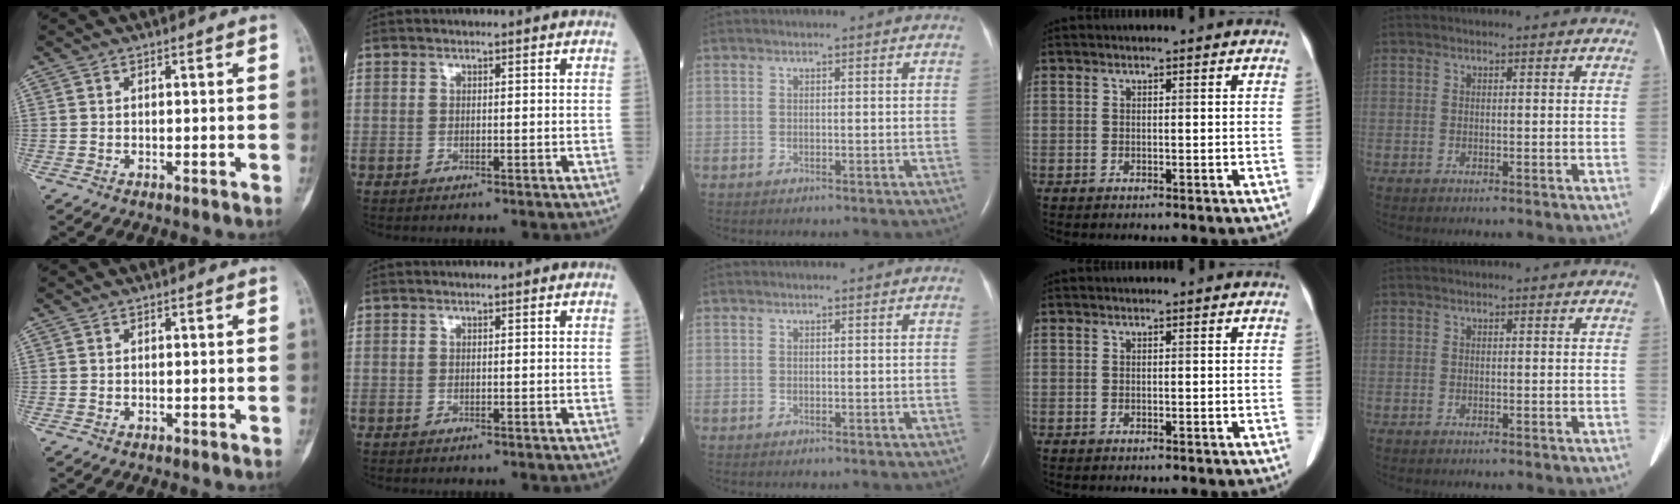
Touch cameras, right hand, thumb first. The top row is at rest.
{}